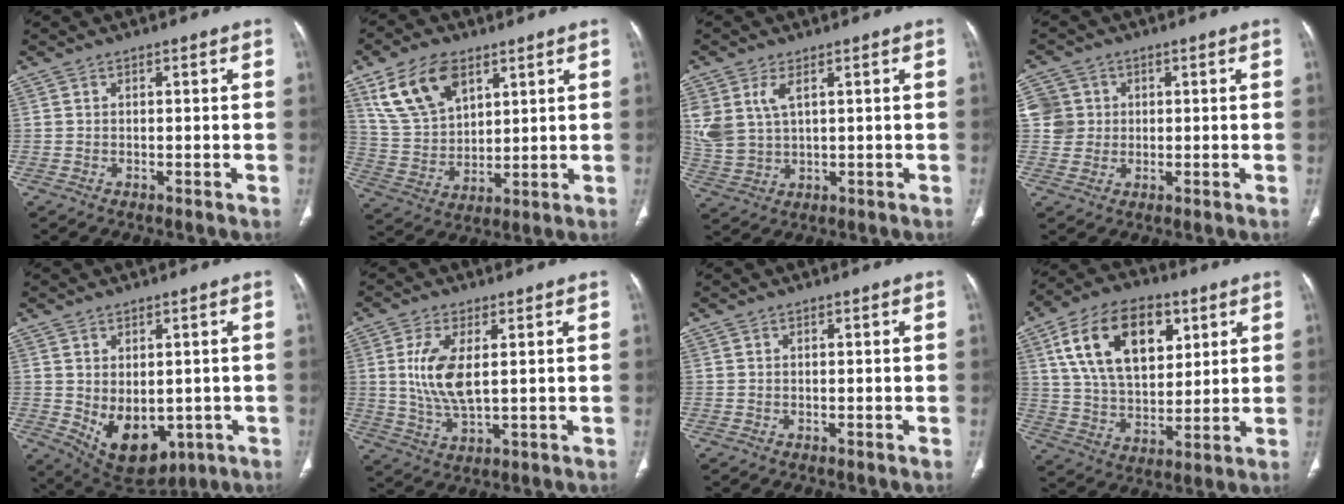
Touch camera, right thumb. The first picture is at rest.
{"total": 13.6, "force": [7.3, 8.0, 8.1], "torque": [-0.132, -0.022, 0.153]}
{"total": 7.2, "force": [2.7, 4.0, 5.3], "torque": [-0.119, -0.005, 0.066]}
{"total": 5.5, "force": [0.9, 5.4, 0.8], "torque": [0.011, 0.005, 0.014]}
{"total": 11.4, "force": [-2.1, 7.3, 8.5], "torque": [-0.107, -0.007, -0.001]}
{"total": 9.1, "force": [1.6, 3.9, 8.0], "torque": [-0.172, -0.015, 0.038]}
{"total": 0.0}
{"total": 19.7, "force": [7.5, 11.9, 13.9], "torque": [-0.207, -0.018, 0.133]}